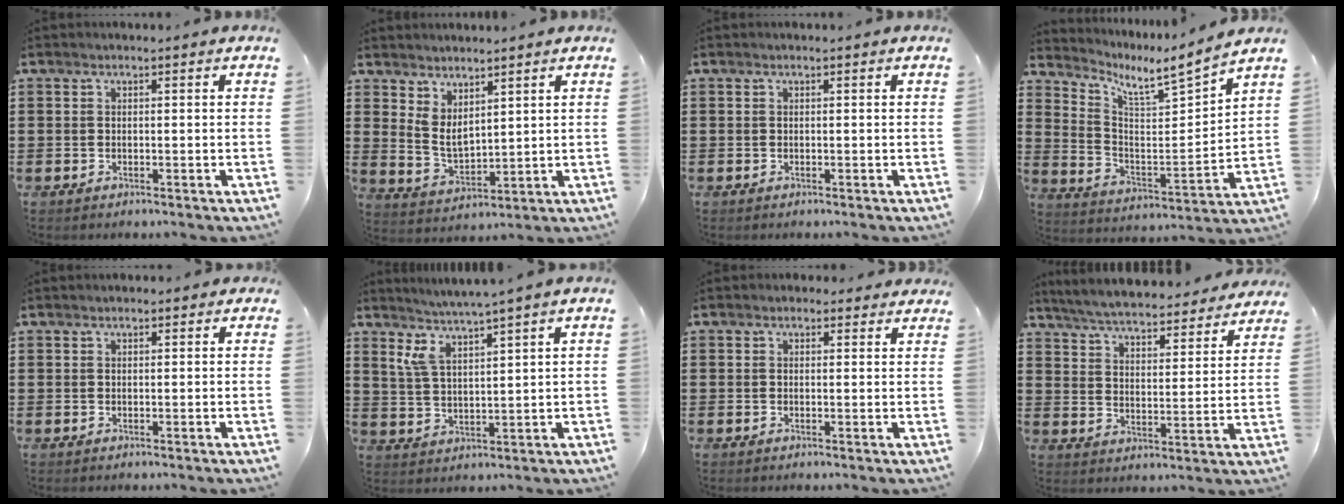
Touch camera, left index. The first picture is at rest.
{"total": 4.2, "force": [3.2, 2.0, 1.9], "torque": [-0.050, -0.008, 0.060]}
{"total": 0.0}
{"total": 4.6, "force": [4.2, 0.8, 1.7], "torque": [-0.052, -0.039, 0.060]}
{"total": 0.6, "force": [0.3, 0.5, 0.2], "torque": [-0.005, 0.005, 0.005]}
{"total": 4.6, "force": [3.2, 0.4, 3.3], "torque": [-0.073, -0.012, 0.055]}
{"total": 1.2, "force": [0.8, 0.9, 0.3], "torque": [-0.010, 0.007, 0.015]}
{"total": 5.5, "force": [5.4, -0.2, 1.0], "torque": [-0.047, -0.038, 0.091]}